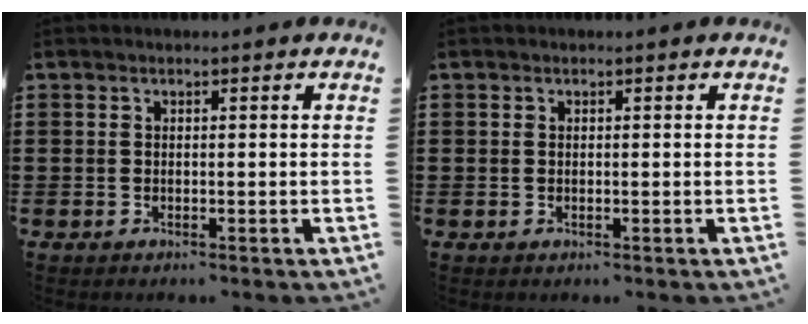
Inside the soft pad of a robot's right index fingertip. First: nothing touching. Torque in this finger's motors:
{"motor_torque": [-0.79, 1.35, -0.01, -0.01]}